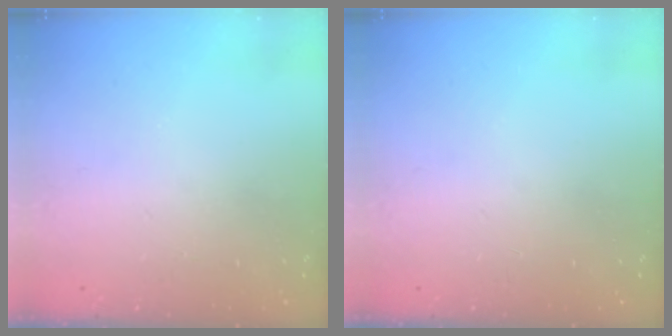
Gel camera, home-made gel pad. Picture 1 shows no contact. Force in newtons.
{"total": 0.0}